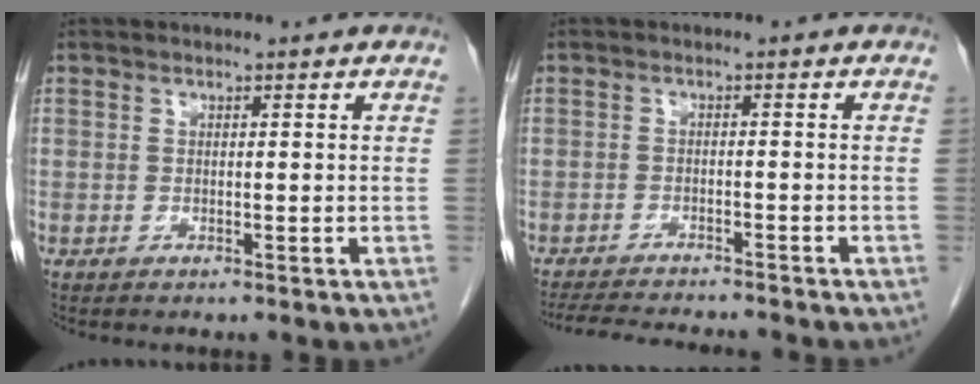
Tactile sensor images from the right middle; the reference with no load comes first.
{"total": 11.6, "force": [-10.6, 1.0, 4.6], "torque": [-0.066, -0.014, -0.144]}